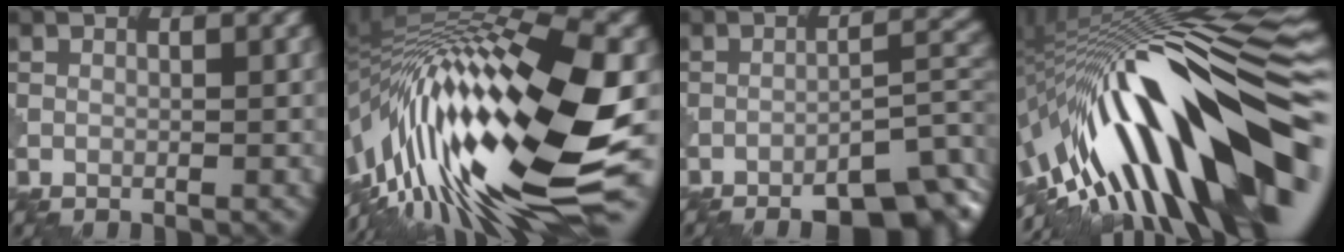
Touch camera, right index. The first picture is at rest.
{"total": 18.2, "force": [-3.5, 5.5, 17.0], "torque": [-0.306, 0.018, -0.082]}
{"total": 9.4, "force": [-6.9, 2.7, 5.8], "torque": [-0.075, 0.009, -0.086]}
{"total": 17.2, "force": [-3.6, 5.4, 15.9], "torque": [-0.236, 0.050, -0.078]}